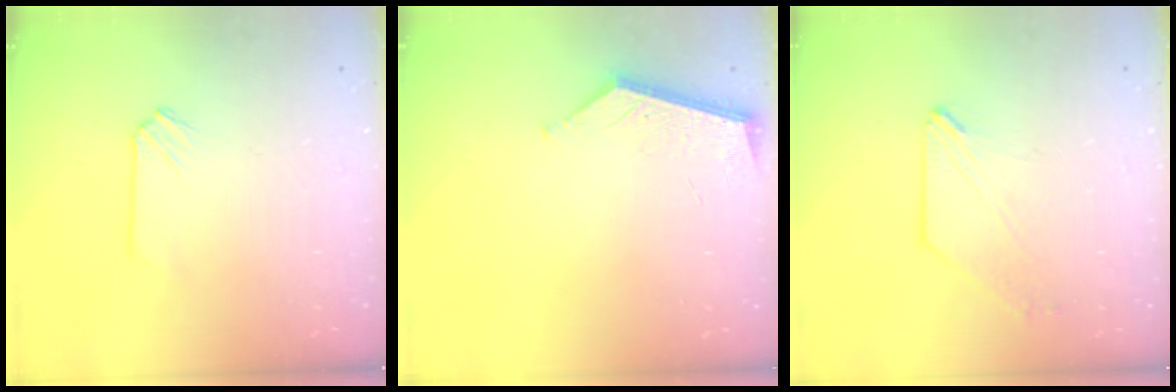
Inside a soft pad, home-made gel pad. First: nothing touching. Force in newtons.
{"total": 5.5, "press": 5.5, "slide": 0.3}
{"total": 0.7, "press": 0.7, "slide": 0.1}